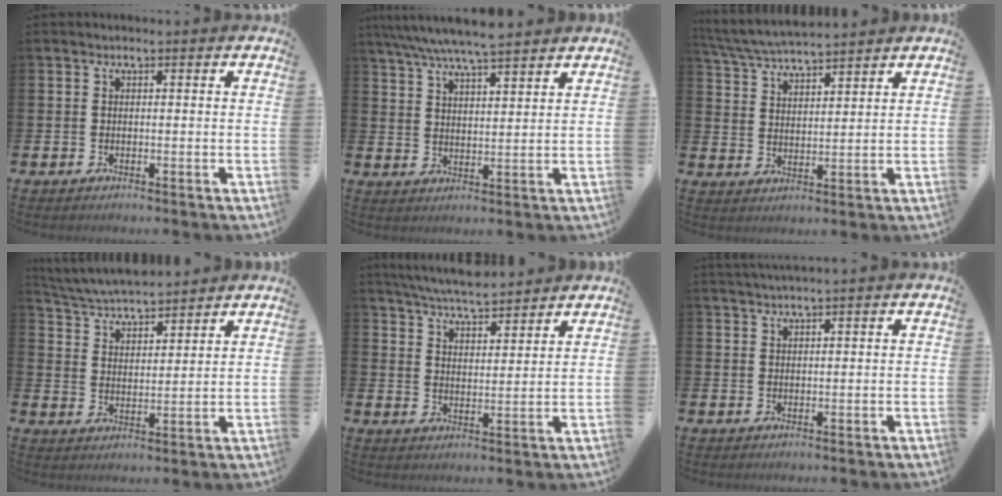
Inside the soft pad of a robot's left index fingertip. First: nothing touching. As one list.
[{"total": 6.9, "force": [6.5, 0.5, 2.2], "torque": [-0.056, -0.026, 0.116]}, {"total": 5.5, "force": [5.4, 0.3, 1.0], "torque": [-0.040, -0.027, 0.096]}, {"total": 5.3, "force": [5.2, 0.6, 0.6], "torque": [-0.034, -0.034, 0.092]}, {"total": 6.1, "force": [6.0, 0.5, 1.1], "torque": [-0.043, -0.030, 0.107]}, {"total": 1.6, "force": [1.5, -0.4, 0.4], "torque": [-0.009, -0.001, 0.029]}]